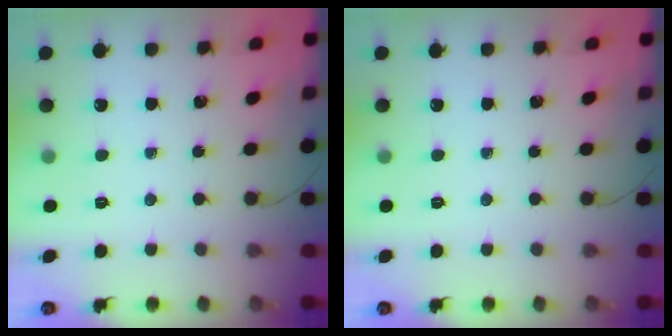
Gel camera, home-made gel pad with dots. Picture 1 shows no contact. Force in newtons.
{"total": 0.0}